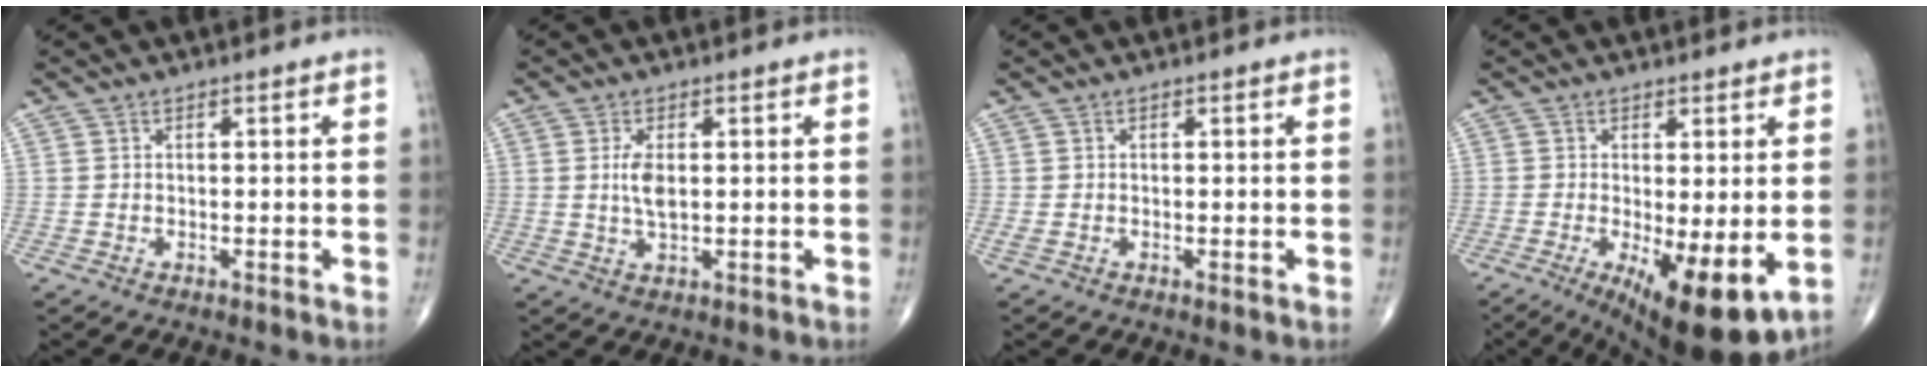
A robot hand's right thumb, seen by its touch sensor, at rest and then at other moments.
{"total": 4.1, "force": [0.6, 1.7, 3.6], "torque": [-0.075, -0.007, 0.013]}
{"total": 1.0, "force": [-0.2, 0.4, 0.9], "torque": [-0.024, -0.004, -0.005]}
{"total": 12.4, "force": [-3.2, 3.7, 11.3], "torque": [-0.169, -0.026, -0.037]}